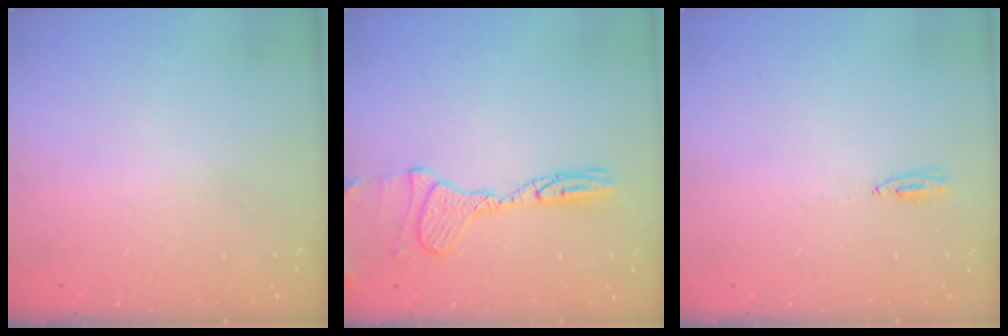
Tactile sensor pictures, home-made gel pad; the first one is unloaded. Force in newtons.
{"total": 14.0, "press": 13.9, "slide": 1.7}
{"total": 3.5, "press": 3.1, "slide": 1.4}